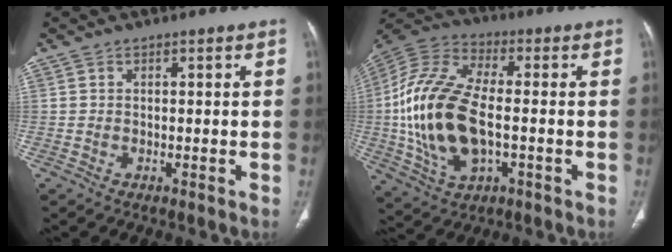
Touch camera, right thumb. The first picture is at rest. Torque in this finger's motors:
{"motor_torque": [-0.34, 2.08, 2.21, -0.04, 0.71]}